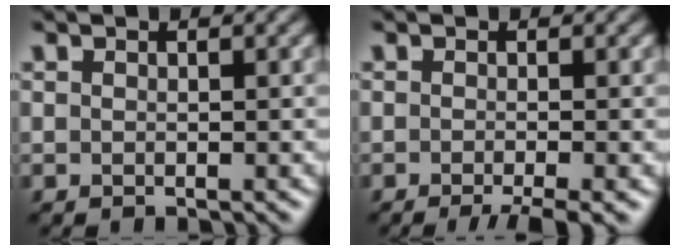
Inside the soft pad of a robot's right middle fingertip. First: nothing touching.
{"total": 3.0, "force": [-1.8, 0.4, 2.4], "torque": [-0.032, -0.003, -0.033]}